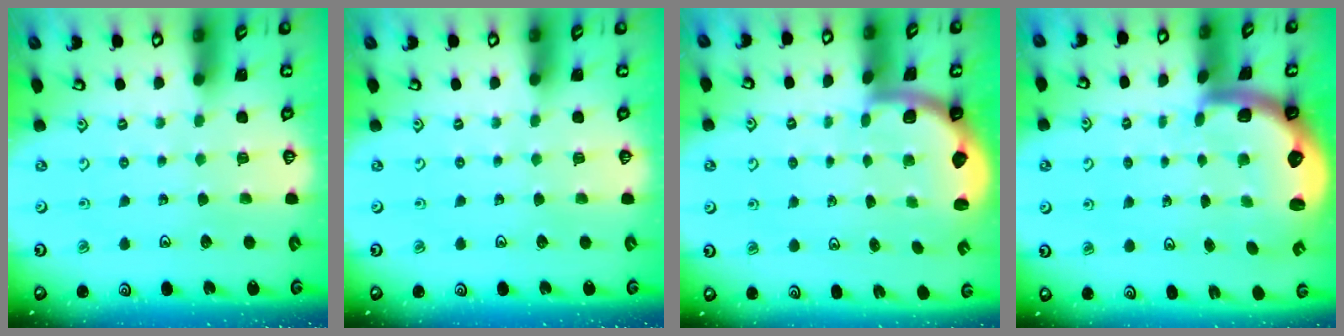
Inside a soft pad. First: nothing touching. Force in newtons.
{"total": 0.0}
{"total": 2.0, "press": 1.9, "slide": 0.5}
{"total": 2.8, "press": 2.4, "slide": 1.4}